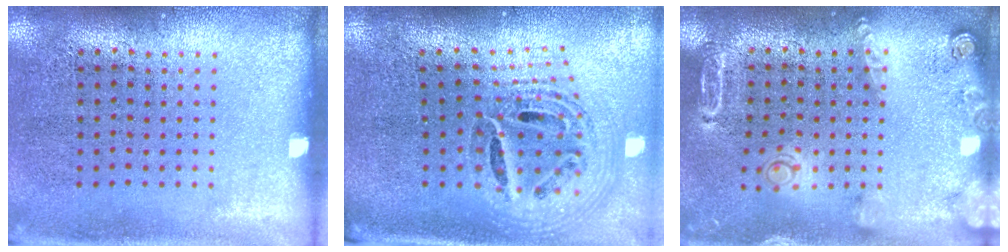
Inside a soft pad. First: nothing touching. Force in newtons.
{"total": 1.8, "press": 1.5, "slide": 1.1}
{"total": 1.8, "press": 1.8, "slide": 0.1}